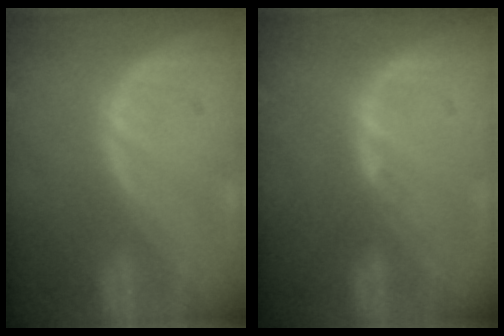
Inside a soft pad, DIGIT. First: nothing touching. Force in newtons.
{"total": 0.6, "press": 0.5, "slide": 0.3}